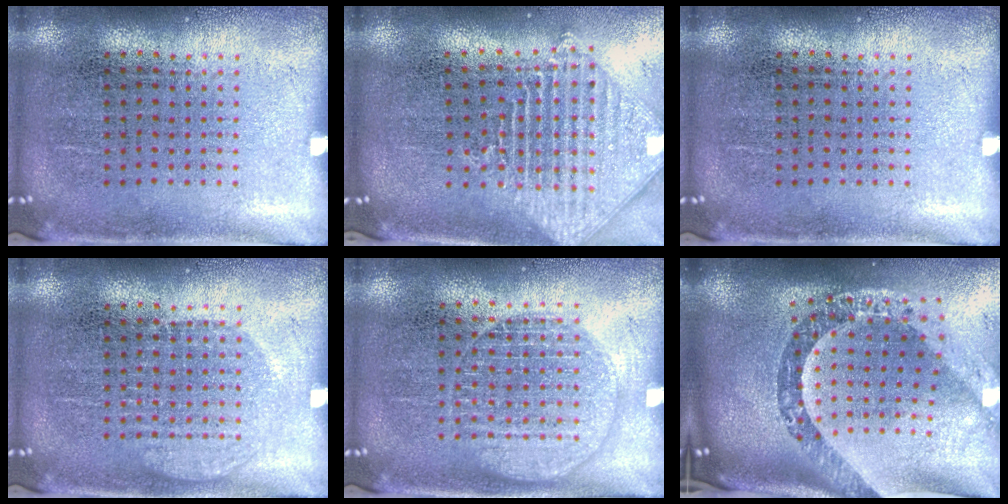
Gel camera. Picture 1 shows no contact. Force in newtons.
{"total": 2.0, "press": 1.7, "slide": 1.1}
{"total": 0.0}
{"total": 1.6, "press": 1.5, "slide": 0.4}
{"total": 1.3, "press": 1.3, "slide": 0.2}
{"total": 3.8, "press": 2.6, "slide": 2.8}